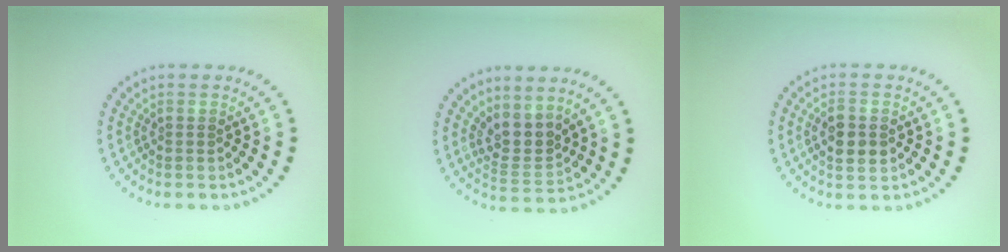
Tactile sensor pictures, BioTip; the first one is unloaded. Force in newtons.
{"total": 2.8, "press": 2.1, "slide": 1.9}
{"total": 2.3, "press": 2.3, "slide": 0.3}